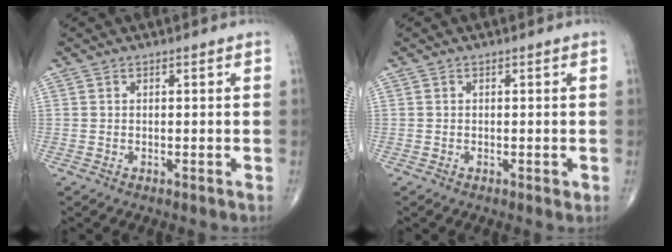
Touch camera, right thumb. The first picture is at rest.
{"total": 0.7, "force": [-0.1, 0.3, 0.6], "torque": [-0.006, -0.001, -0.002]}